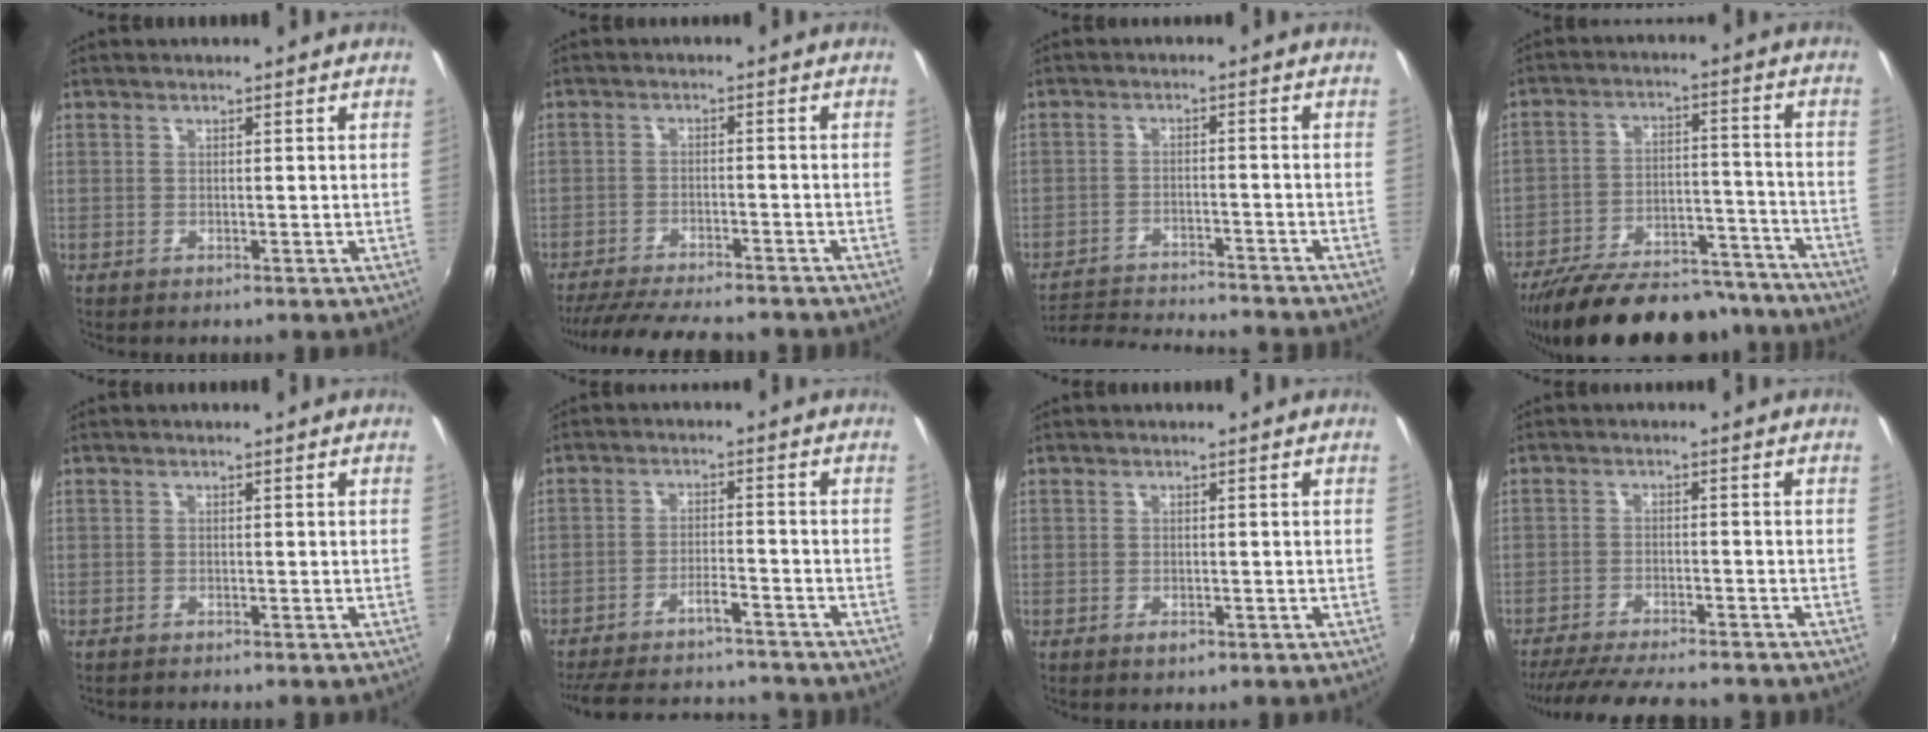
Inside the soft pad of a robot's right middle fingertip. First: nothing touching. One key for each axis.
{"total": 14.7, "fx": -12.9, "fy": 2.7, "fz": 6.6, "tx": -0.138, "ty": -0.021, "tz": -0.196}
{"total": 13.6, "fx": -12.7, "fy": 1.1, "fz": 4.7, "tx": -0.108, "ty": -0.006, "tz": -0.193}
{"total": 26.4, "fx": -22.5, "fy": 9.0, "fz": 10.4, "tx": -0.200, "ty": 0.015, "tz": -0.301}
{"total": 0.9, "fx": -0.8, "fy": 0.1, "fz": 0.1, "tx": -0.007, "ty": -0.002, "tz": -0.013}
{"total": 15.1, "fx": -13.8, "fy": 2.6, "fz": 5.4, "tx": -0.125, "ty": 0.016, "tz": -0.203}
{"total": 1.4, "fx": -0.8, "fy": 0.8, "fz": 0.8, "tx": -0.014, "ty": -0.004, "tz": -0.014}
{"total": 14.5, "fx": -12.8, "fy": 2.3, "fz": 6.6, "tx": -0.138, "ty": -0.020, "tz": -0.198}